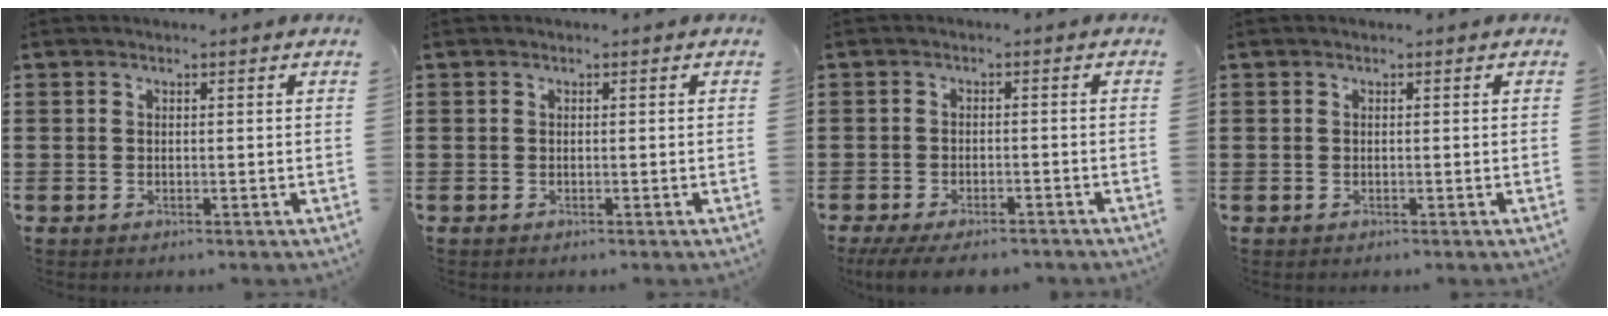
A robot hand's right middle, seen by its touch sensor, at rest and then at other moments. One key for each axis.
{"total": 0.0}
{"total": 3.1, "fx": -2.8, "fy": 0.4, "fz": 1.2, "tx": -0.029, "ty": -0.007, "tz": -0.056}
{"total": 0.0}